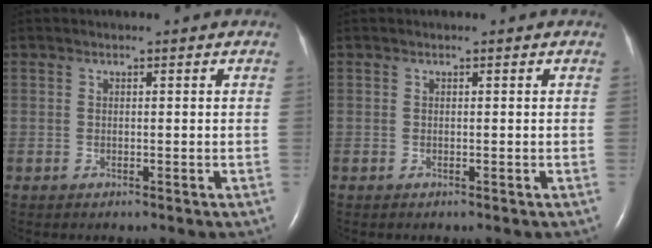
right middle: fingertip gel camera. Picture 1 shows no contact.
{"total": 0.0}